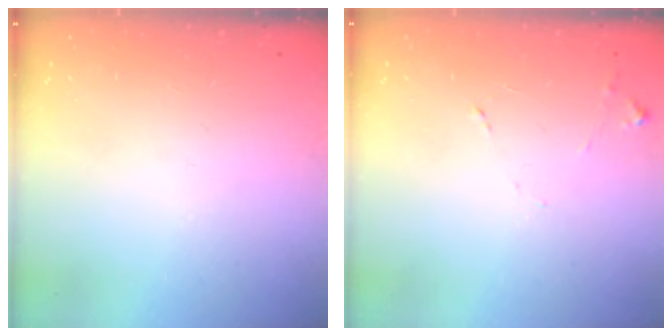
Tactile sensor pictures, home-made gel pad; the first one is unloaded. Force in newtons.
{"total": 7.6, "press": 7.6, "slide": 0.6}